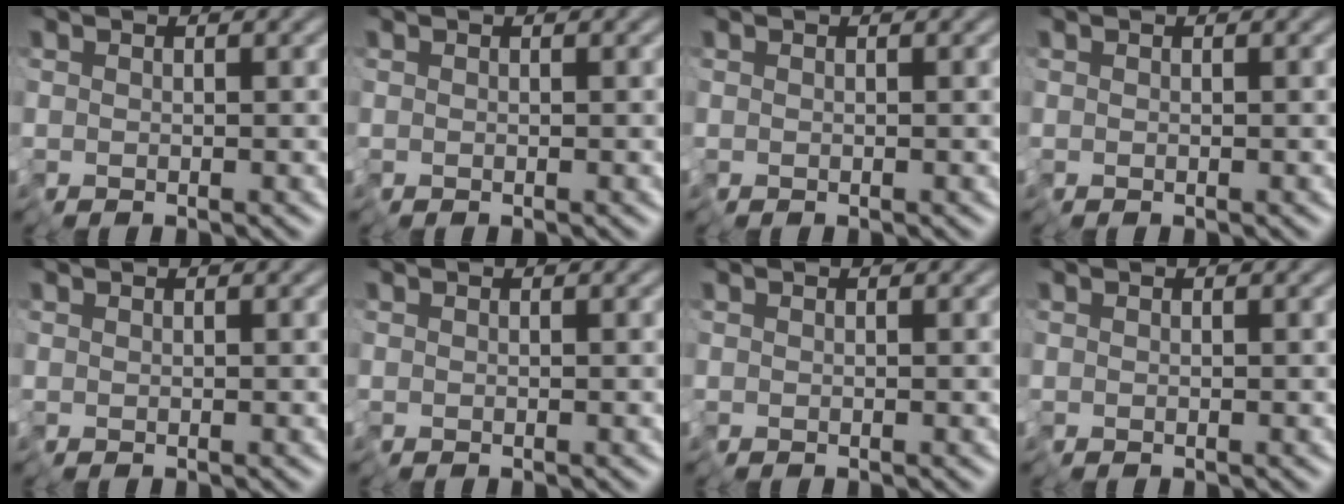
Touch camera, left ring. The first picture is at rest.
{"total": 0.0}
{"total": 0.0}
{"total": 0.0}
{"total": 0.0}
{"total": 0.0}
{"total": 0.0}
{"total": 0.0}